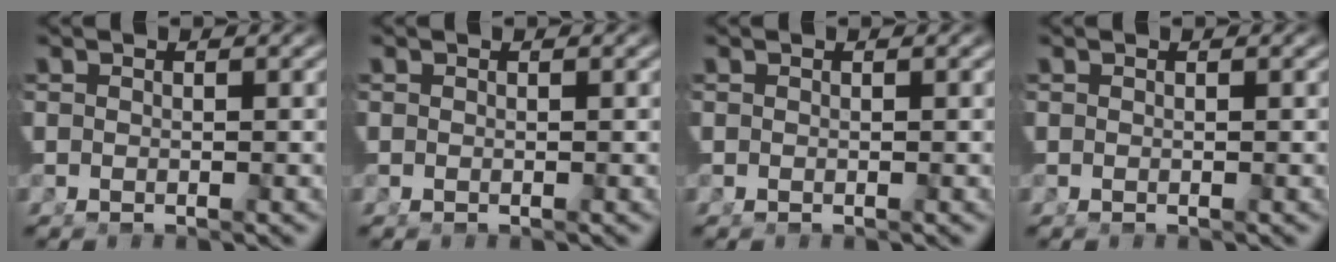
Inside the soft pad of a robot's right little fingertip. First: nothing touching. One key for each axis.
{"total": 0.0}
{"total": 0.0}
{"total": 0.0}